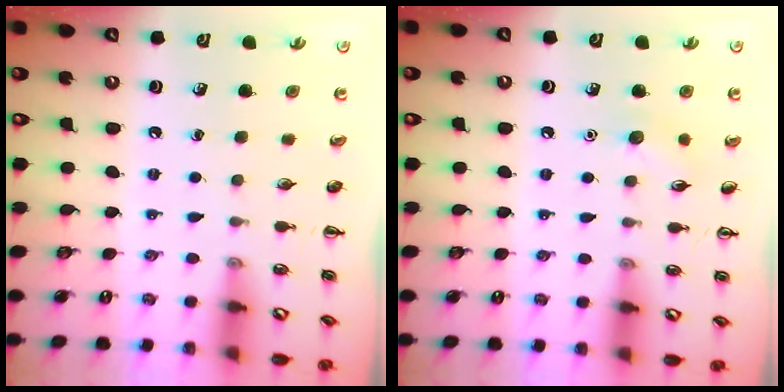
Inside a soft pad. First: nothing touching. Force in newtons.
{"total": 5.7, "press": 5.5, "slide": 1.6}